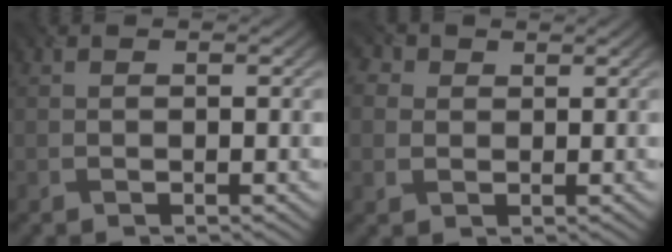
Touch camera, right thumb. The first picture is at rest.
{"total": 3.1, "force": [1.1, 2.6, 1.4], "torque": [-0.052, 0.007, 0.019]}